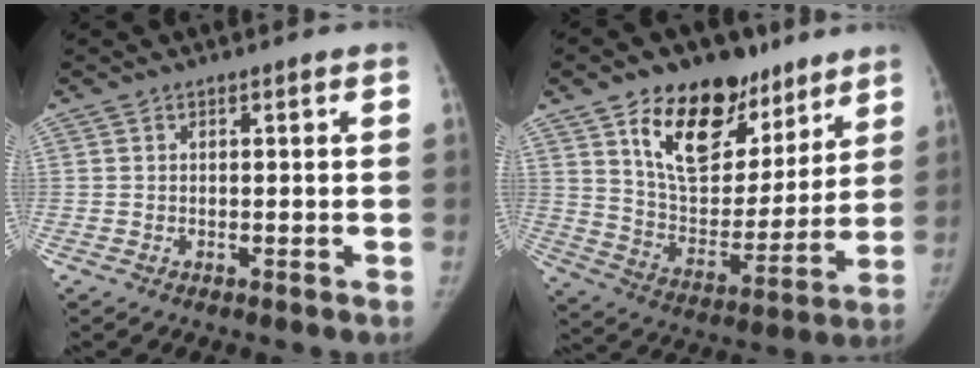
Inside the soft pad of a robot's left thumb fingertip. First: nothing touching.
{"total": 21.8, "force": [12.9, 12.8, 12.1], "torque": [-0.135, -0.056, 0.221]}